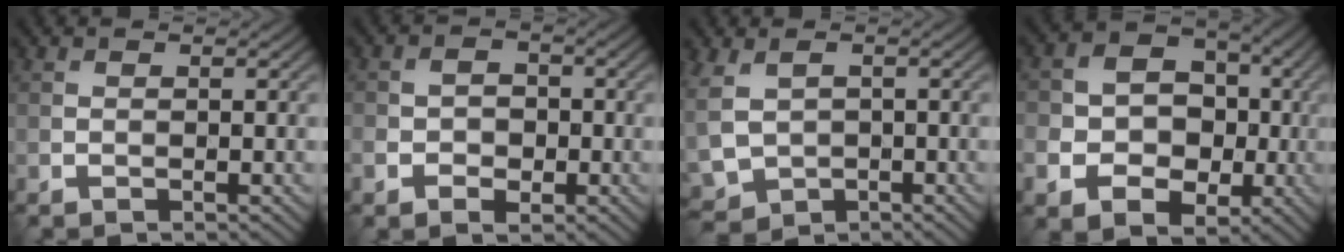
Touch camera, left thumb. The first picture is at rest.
{"total": 3.7, "force": [-1.4, 2.8, 2.0], "torque": [-0.025, -0.006, -0.030]}
{"total": 6.1, "force": [0.1, 4.7, 3.8], "torque": [-0.116, -0.020, 0.003]}
{"total": 9.9, "force": [-2.4, 8.3, 4.9], "torque": [-0.095, -0.031, -0.065]}